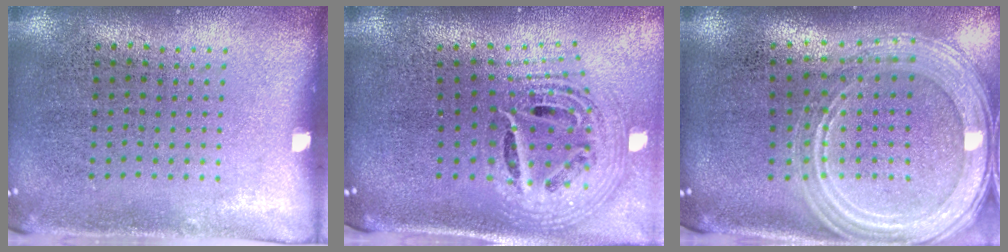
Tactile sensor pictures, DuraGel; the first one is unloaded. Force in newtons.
{"total": 2.5, "press": 1.7, "slide": 1.8}
{"total": 2.3, "press": 2.1, "slide": 1.0}